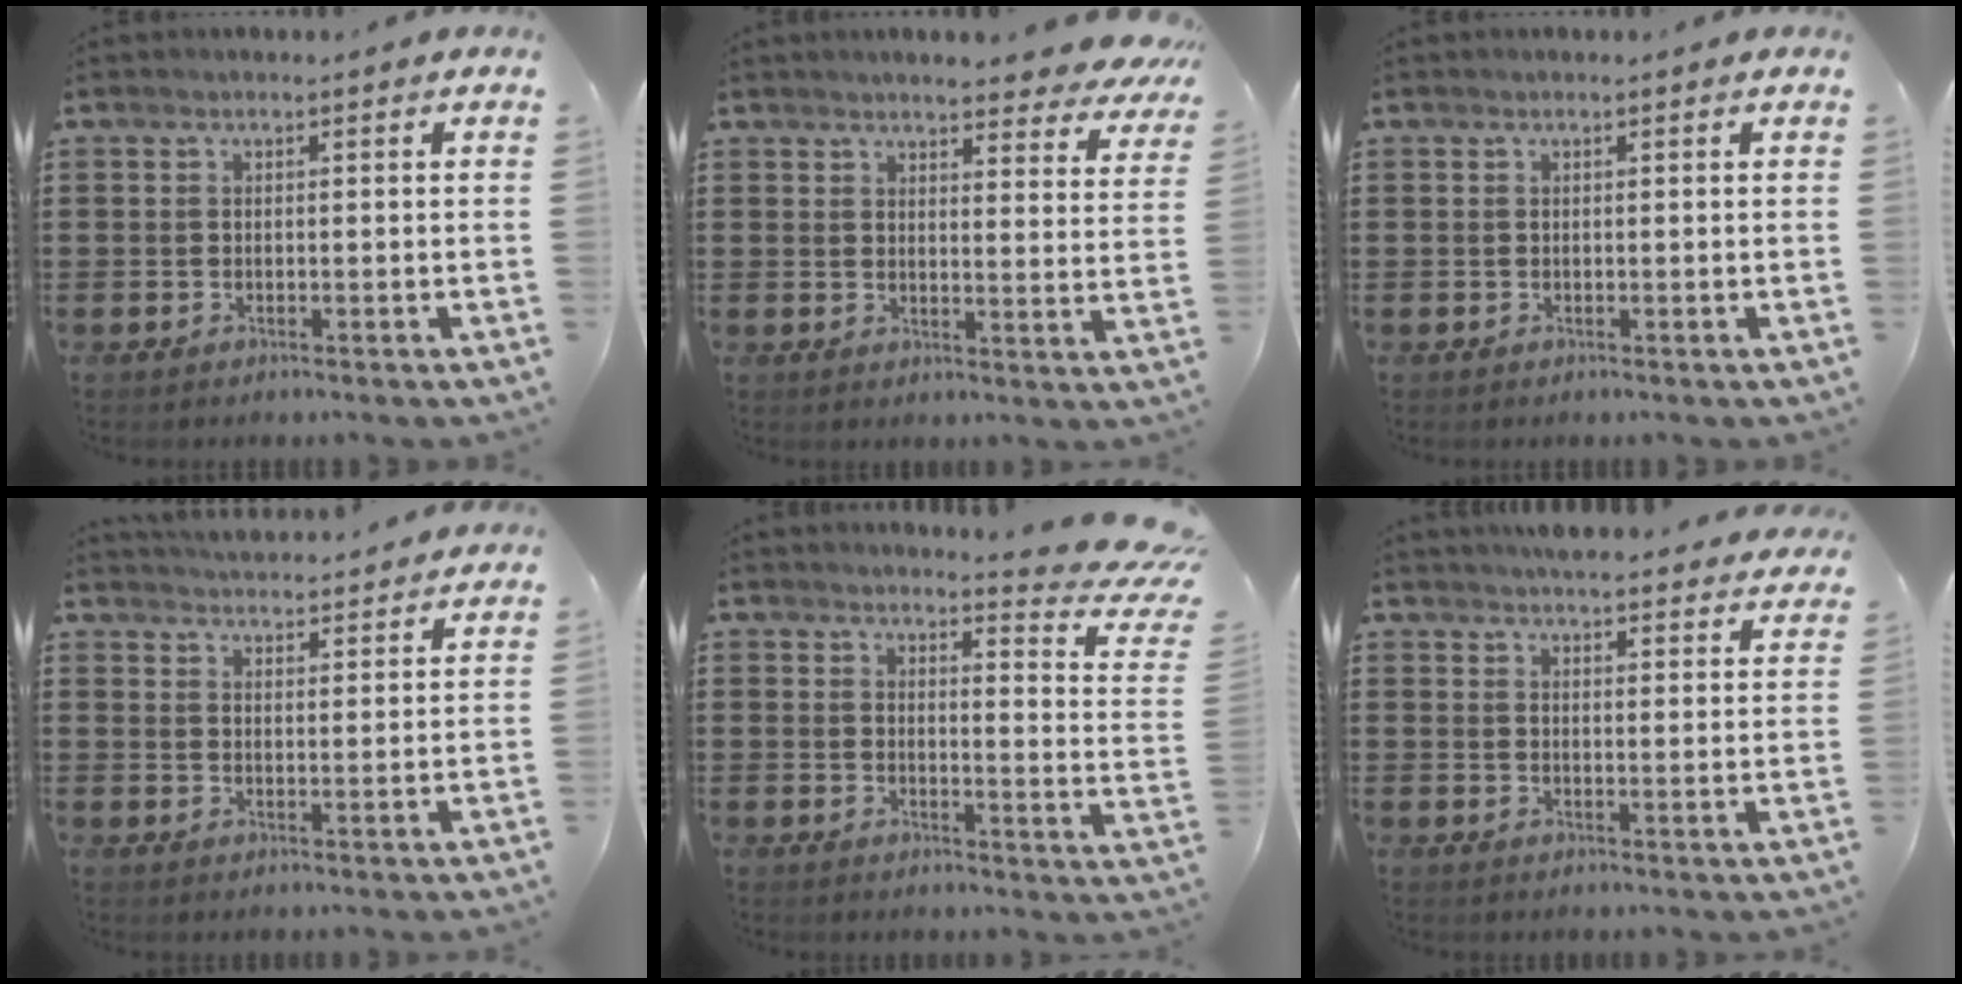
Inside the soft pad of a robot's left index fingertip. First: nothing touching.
{"total": 4.6, "force": [4.4, -0.2, 1.4], "torque": [-0.037, -0.022, 0.075]}
{"total": 0.0}
{"total": 4.0, "force": [4.0, -0.2, 0.1], "torque": [-0.017, -0.026, 0.069]}
{"total": 5.8, "force": [5.0, 0.0, 3.0], "torque": [-0.048, -0.042, 0.080]}
{"total": 4.5, "force": [4.5, -0.2, 0.5], "torque": [-0.021, -0.026, 0.080]}